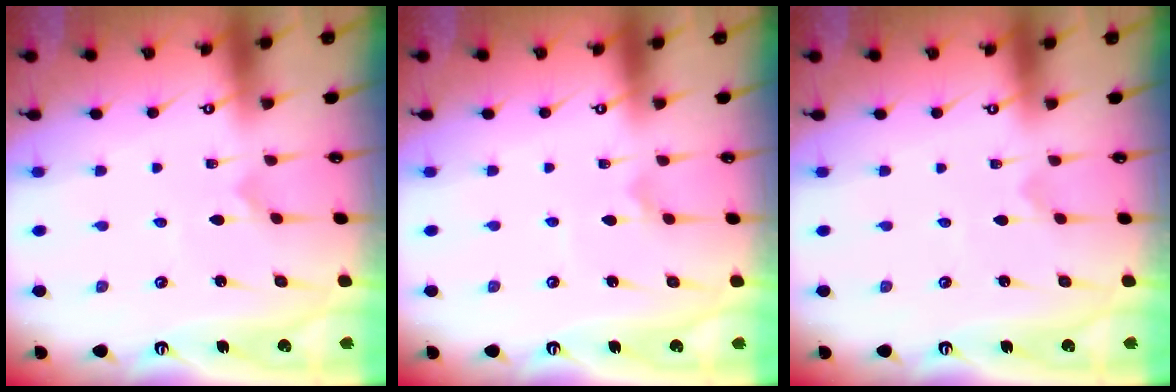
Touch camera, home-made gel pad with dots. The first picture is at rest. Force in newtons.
{"total": 2.0, "press": 2.0, "slide": 0.3}
{"total": 0.0}